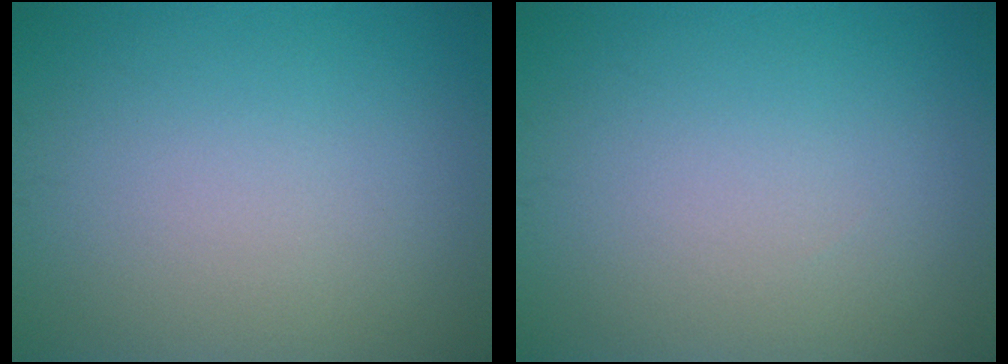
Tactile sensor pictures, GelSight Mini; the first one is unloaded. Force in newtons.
{"total": 0.0}